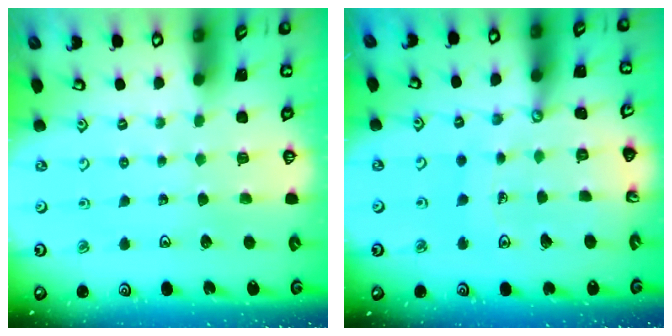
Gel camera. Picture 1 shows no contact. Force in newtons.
{"total": 11.9, "press": 11.8, "slide": 1.5}